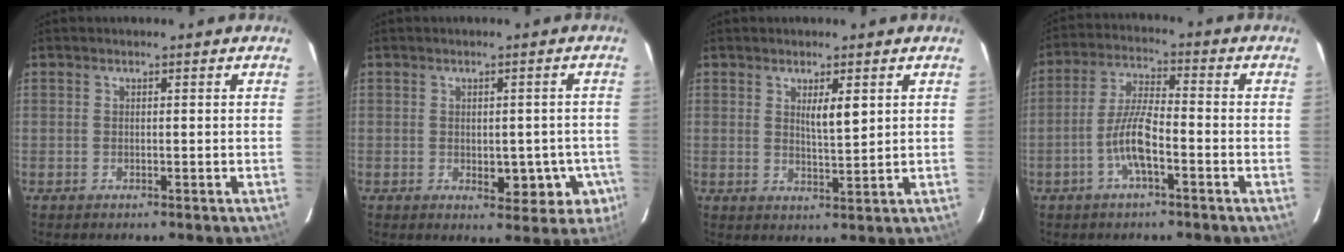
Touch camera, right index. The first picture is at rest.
{"total": 6.5, "force": [-1.8, 4.0, 4.8], "torque": [-0.036, 0.010, -0.011]}
{"total": 3.6, "force": [1.5, 0.6, 3.3], "torque": [-0.057, -0.006, 0.026]}
{"total": 7.3, "force": [-2.7, 1.4, 6.6], "torque": [-0.137, 0.010, -0.053]}